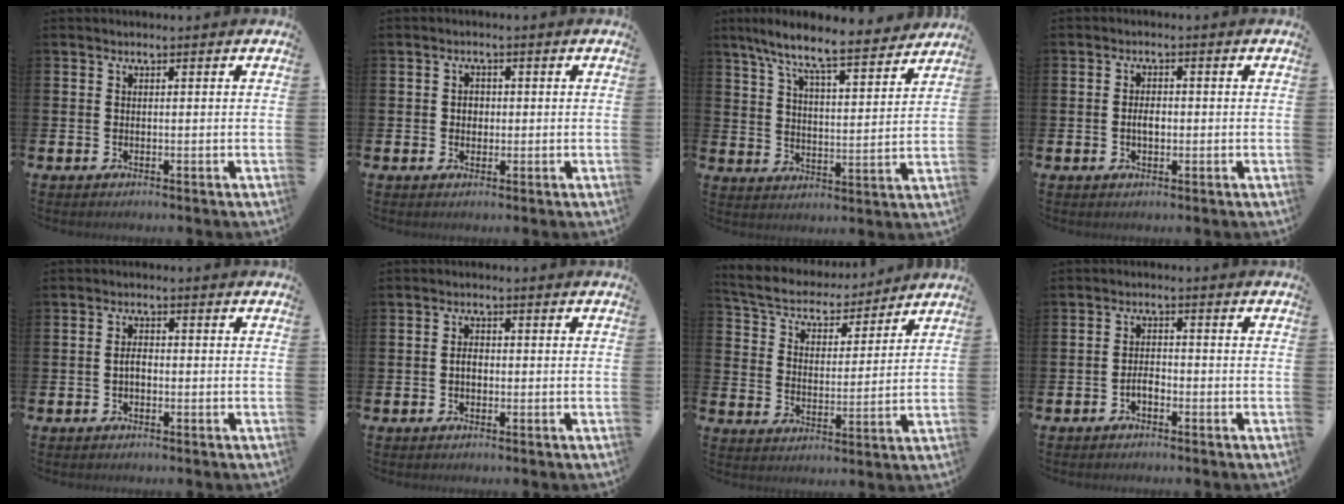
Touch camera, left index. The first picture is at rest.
{"total": 1.8, "force": [0.1, 1.5, 0.9], "torque": [-0.001, 0.003, -0.004]}
{"total": 9.2, "force": [8.3, 0.7, 3.8], "torque": [-0.091, -0.062, 0.140]}
{"total": 2.4, "force": [-0.3, 1.4, 1.9], "torque": [-0.027, 0.001, -0.009]}
{"total": 2.0, "force": [-0.4, 1.2, 1.6], "torque": [-0.030, 0.003, -0.009]}
{"total": 2.0, "force": [-0.3, 1.3, 1.5], "torque": [-0.018, 0.003, -0.009]}
{"total": 6.0, "force": [5.7, 1.7, 0.9], "torque": [-0.053, -0.044, 0.097]}
{"total": 1.9, "force": [-1.0, 1.0, 1.3], "torque": [-0.023, 0.005, -0.022]}